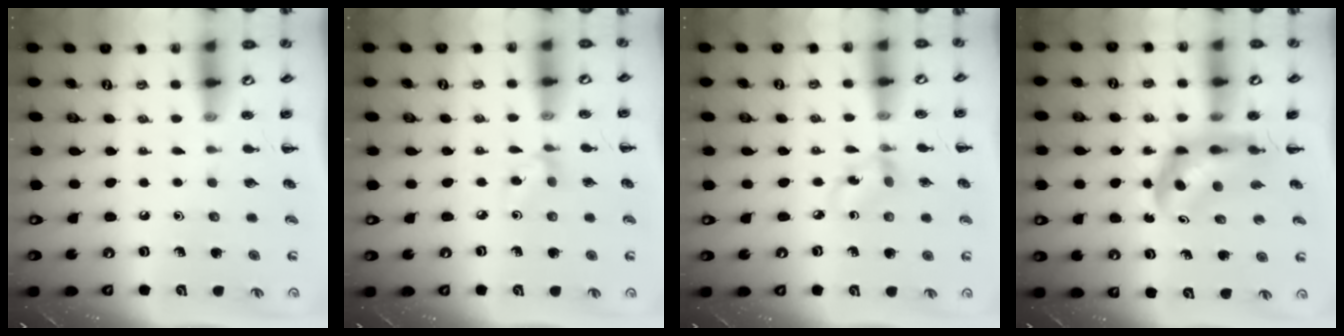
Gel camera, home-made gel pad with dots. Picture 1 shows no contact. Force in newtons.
{"total": 3.9, "press": 3.6, "slide": 1.5}
{"total": 3.7, "press": 3.6, "slide": 0.7}
{"total": 6.0, "press": 5.8, "slide": 1.3}